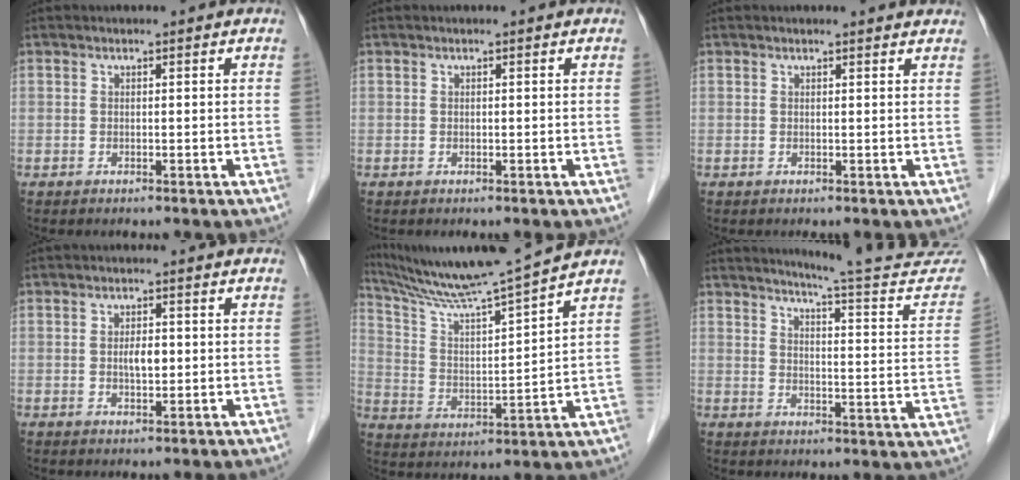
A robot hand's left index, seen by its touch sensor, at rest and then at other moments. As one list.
[{"total": 0.0}, {"total": 2.9, "force": [2.9, 0.3, 0.5], "torque": [-0.011, 0.001, 0.020]}, {"total": 2.5, "force": [0.0, 1.1, 2.3], "torque": [-0.043, 0.001, 0.001]}, {"total": 13.9, "force": [12.6, -2.9, 5.2], "torque": [-0.102, -0.018, 0.220]}, {"total": 19.7, "force": [18.8, 0.0, 5.8], "torque": [-0.078, -0.100, 0.216]}]